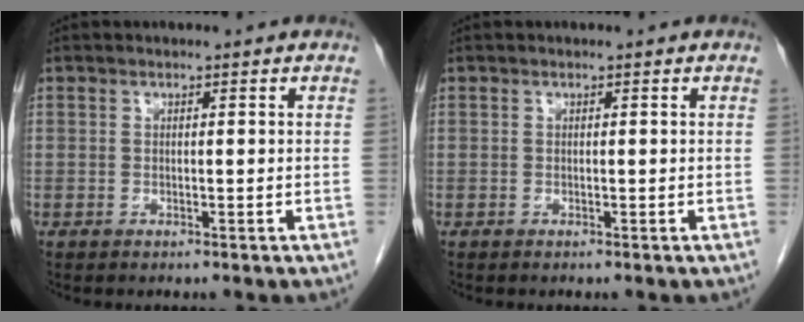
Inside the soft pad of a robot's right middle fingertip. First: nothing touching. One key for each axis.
{"total": 0.0}